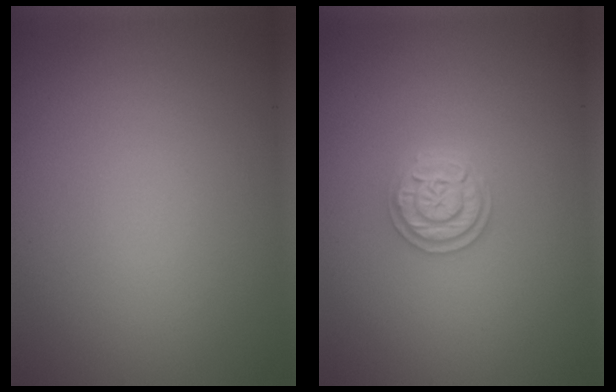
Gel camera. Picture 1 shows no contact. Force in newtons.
{"total": 2.3, "press": 2.3, "slide": 0.5}